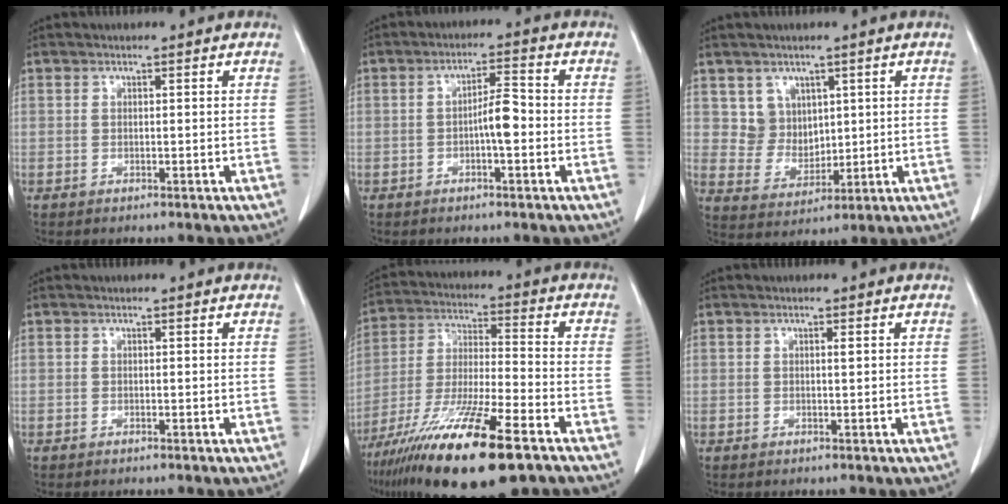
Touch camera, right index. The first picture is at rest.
{"total": 4.3, "force": [-0.8, 0.7, 4.1], "torque": [-0.064, 0.012, -0.010]}
{"total": 5.4, "force": [2.5, 4.7, 1.0], "torque": [-0.019, 0.004, 0.056]}
{"total": 0.0}
{"total": 19.8, "force": [-12.1, 2.4, 15.4], "torque": [-0.286, -0.048, -0.217]}
{"total": 0.5, "force": [0.3, 0.0, 0.4], "torque": [-0.002, 0.001, 0.007]}